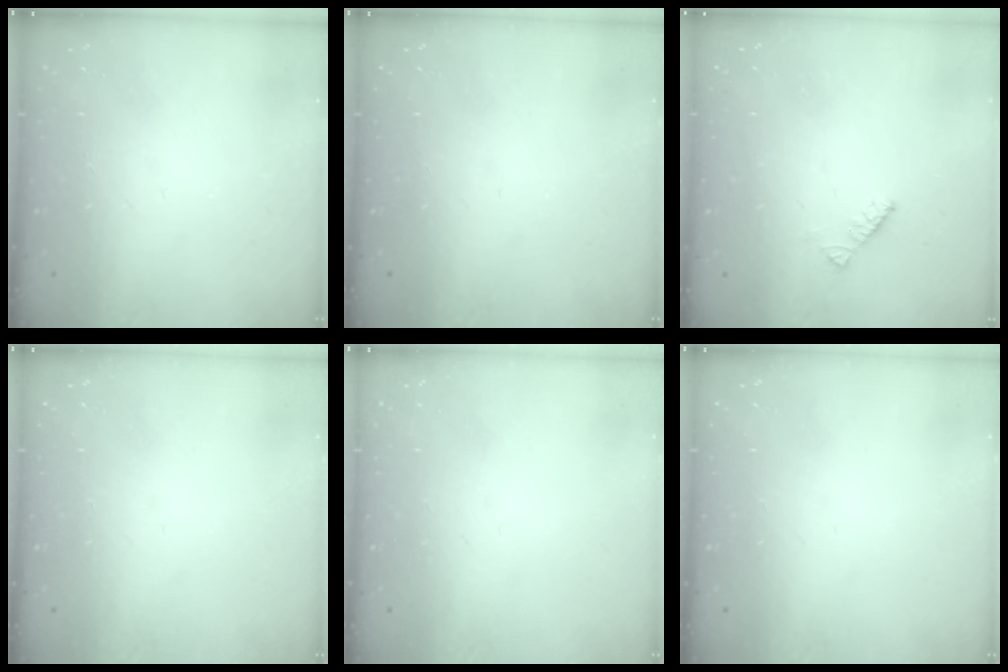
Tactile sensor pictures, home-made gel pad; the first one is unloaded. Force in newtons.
{"total": 0.0}
{"total": 2.9, "press": 2.9, "slide": 0.5}
{"total": 0.0}
{"total": 0.0}
{"total": 0.0}